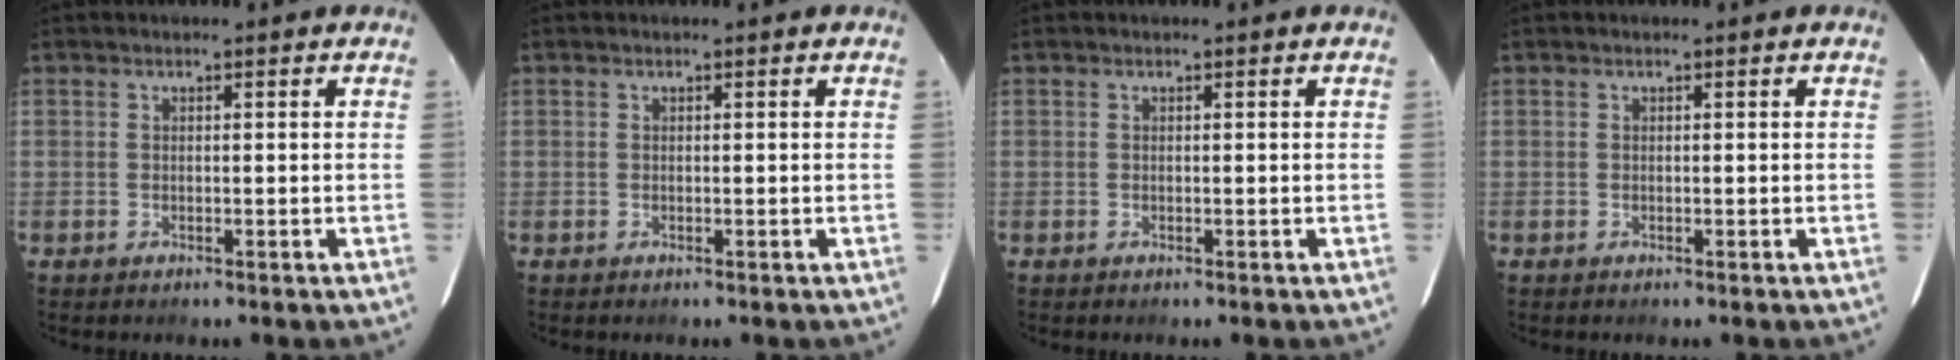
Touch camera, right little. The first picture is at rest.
{"total": 0.0}
{"total": 0.0}
{"total": 0.0}